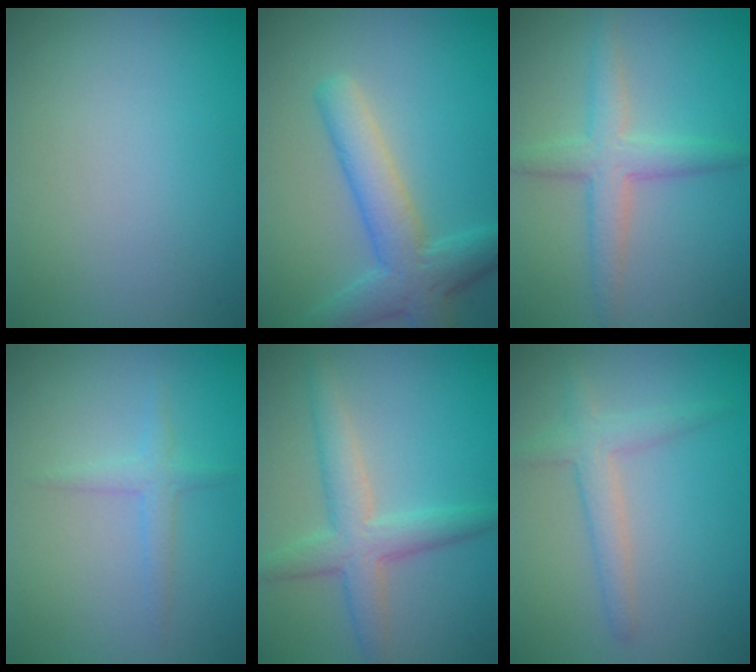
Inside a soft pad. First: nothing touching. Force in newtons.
{"total": 5.2, "press": 5.2, "slide": 0.2}
{"total": 3.6, "press": 3.6, "slide": 0.1}
{"total": 1.5, "press": 1.5, "slide": 0.1}
{"total": 4.2, "press": 4.2, "slide": 0.1}
{"total": 3.5, "press": 3.5, "slide": 0.0}